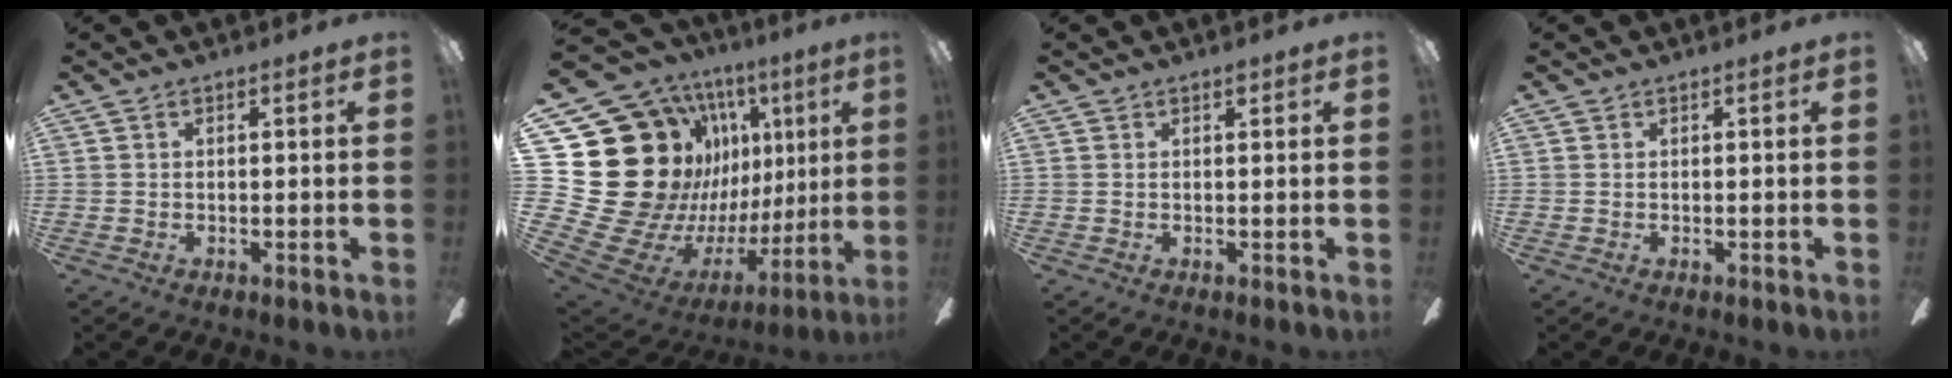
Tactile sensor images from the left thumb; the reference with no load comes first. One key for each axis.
{"total": 28.1, "fx": 5.6, "fy": 21.5, "fz": 17.3, "tx": -0.339, "ty": -0.095, "tz": 0.181}
{"total": 0.9, "fx": 0.6, "fy": 0.6, "fz": 0.4, "tx": 0.000, "ty": -0.001, "tz": 0.008}
{"total": 0.0}